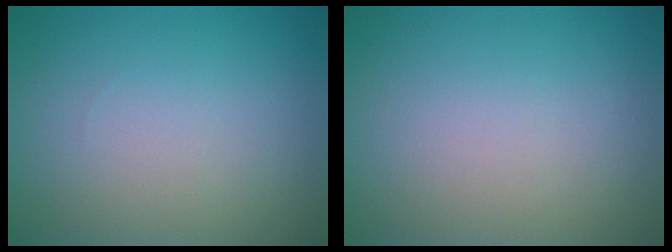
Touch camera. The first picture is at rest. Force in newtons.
{"total": 0.0}